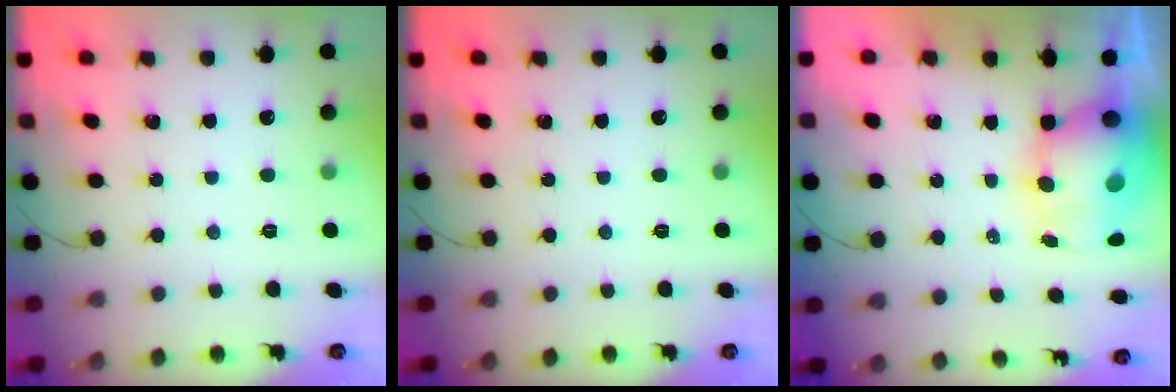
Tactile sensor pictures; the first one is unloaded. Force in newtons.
{"total": 0.0}
{"total": 11.5, "press": 11.0, "slide": 3.2}